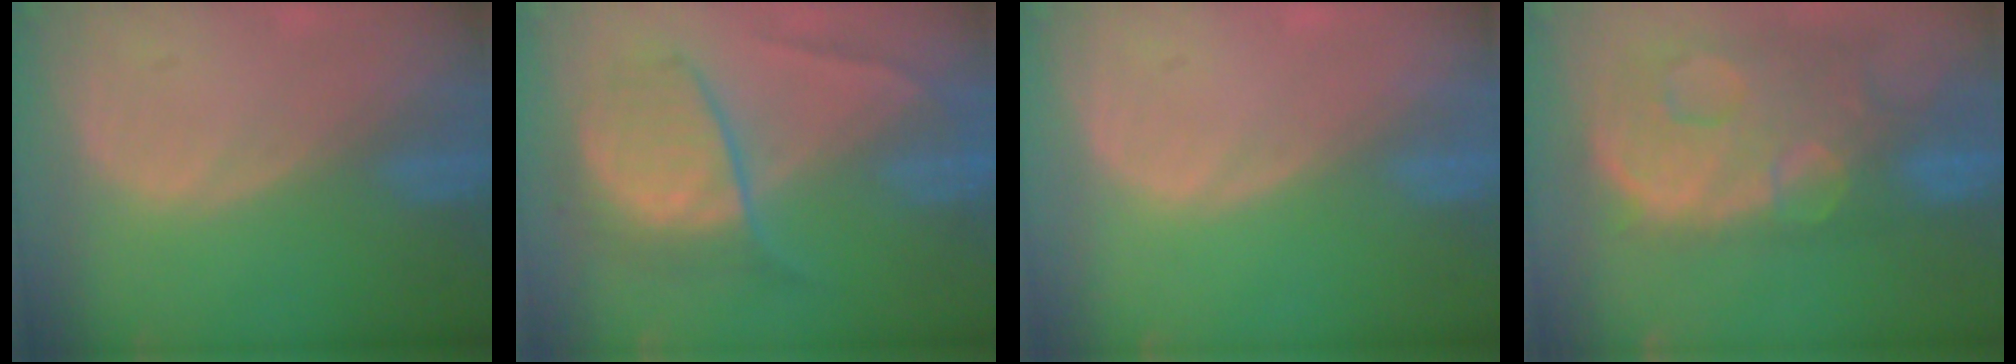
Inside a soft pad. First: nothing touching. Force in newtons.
{"total": 7.3, "press": 7.3, "slide": 0.2}
{"total": 0.0}
{"total": 13.8, "press": 11.2, "slide": 8.0}